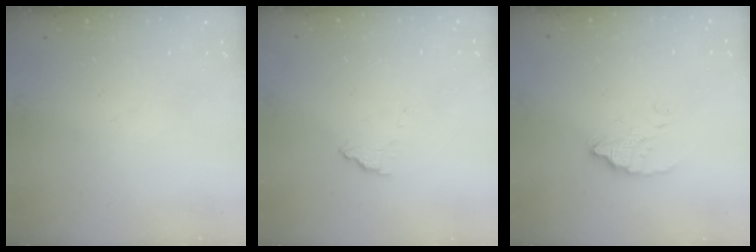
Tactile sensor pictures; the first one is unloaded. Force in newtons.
{"total": 2.9, "press": 2.9, "slide": 0.4}
{"total": 4.0, "press": 4.0, "slide": 0.1}